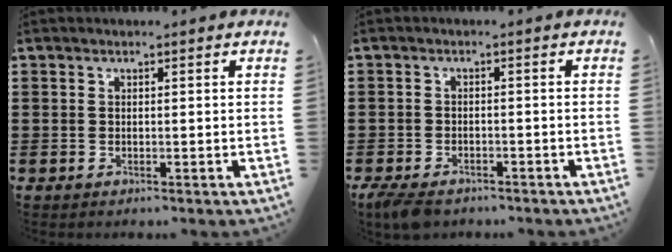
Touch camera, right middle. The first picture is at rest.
{"total": 2.7, "force": [-2.4, 1.0, 0.8], "torque": [-0.031, -0.001, -0.052]}